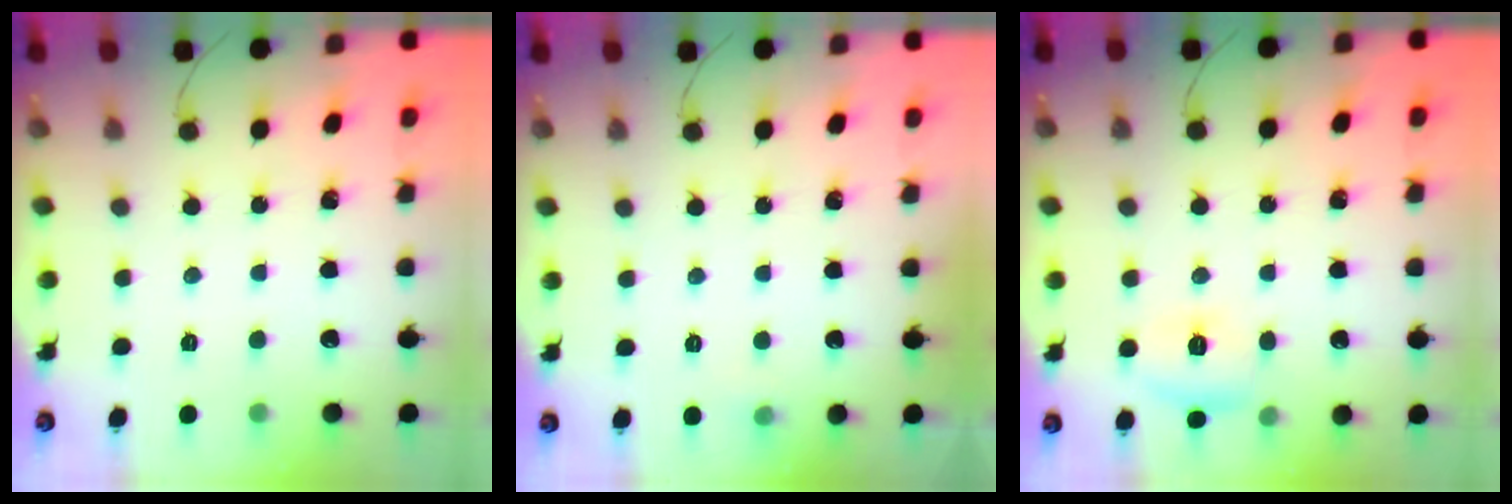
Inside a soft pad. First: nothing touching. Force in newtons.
{"total": 4.0, "press": 3.9, "slide": 1.0}
{"total": 6.8, "press": 6.6, "slide": 1.7}